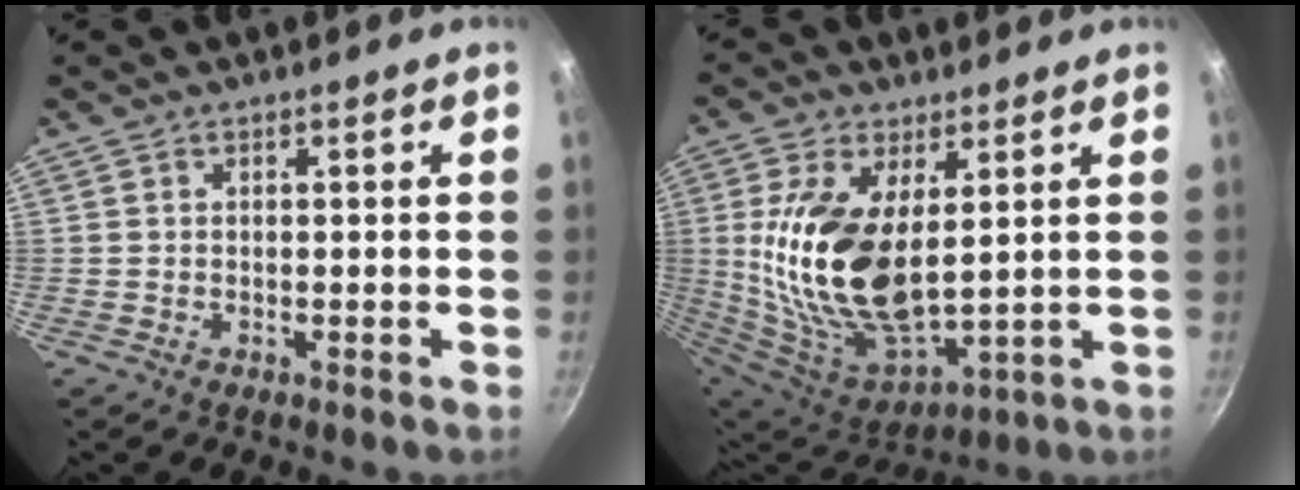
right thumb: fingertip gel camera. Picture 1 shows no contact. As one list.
[{"total": 19.5, "force": [3.5, 10.1, 16.3], "torque": [-0.325, -0.036, 0.080]}]